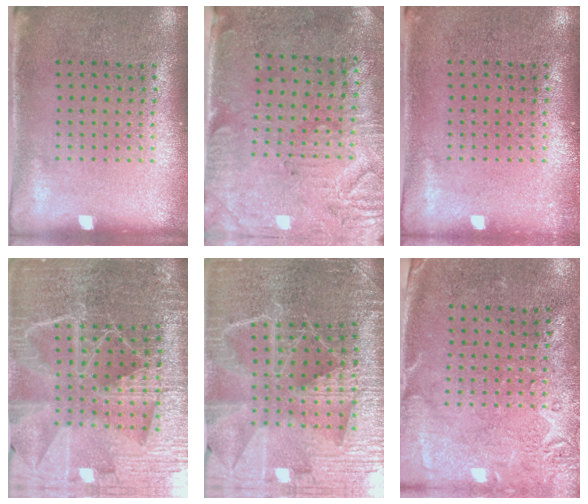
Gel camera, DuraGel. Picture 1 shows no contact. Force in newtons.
{"total": 3.0, "press": 2.5, "slide": 1.6}
{"total": 0.6, "press": 0.6, "slide": 0.1}
{"total": 6.2, "press": 5.4, "slide": 3.0}
{"total": 4.9, "press": 4.5, "slide": 1.8}
{"total": 2.8, "press": 2.2, "slide": 1.7}